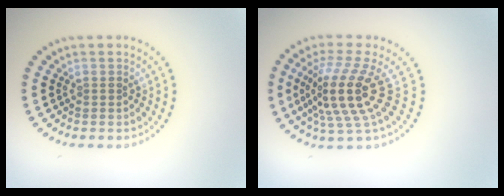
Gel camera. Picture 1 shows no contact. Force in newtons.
{"total": 5.2, "press": 3.8, "slide": 3.6}